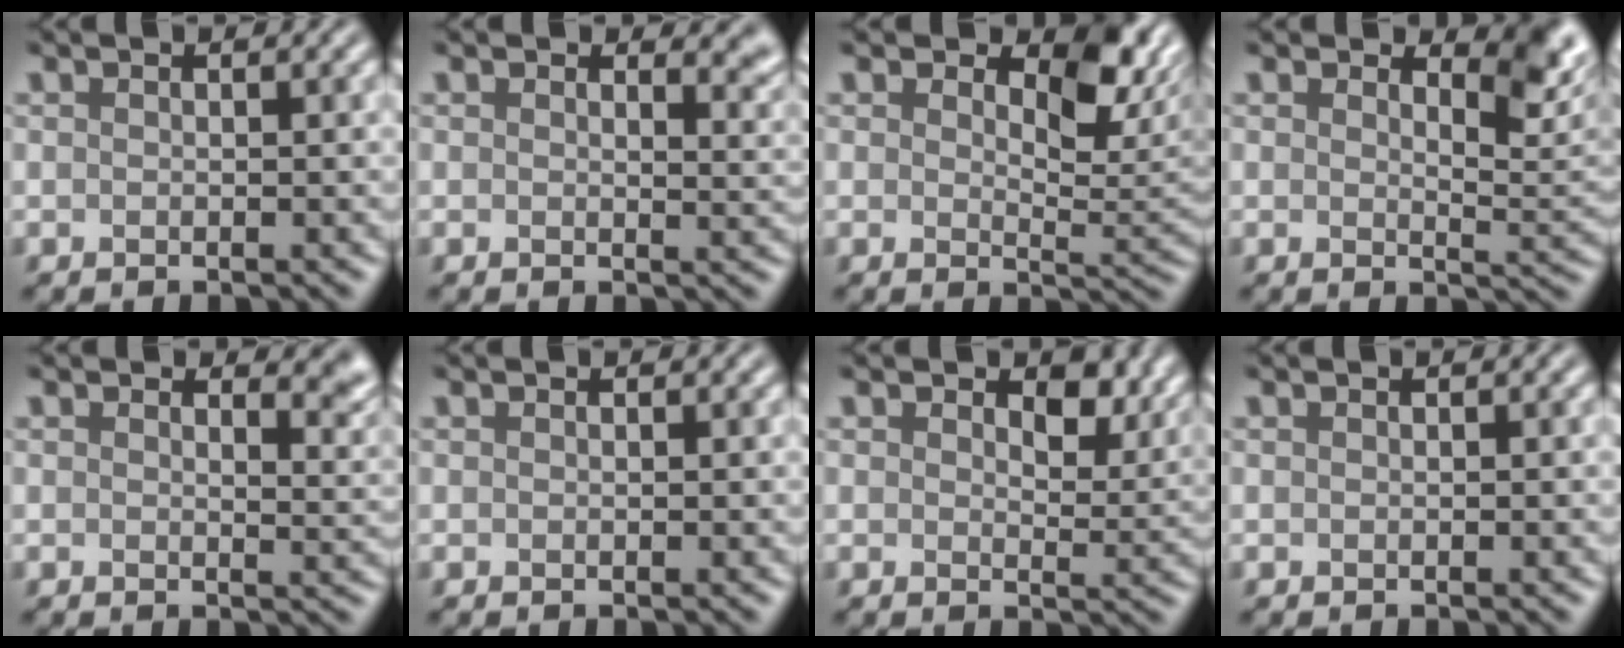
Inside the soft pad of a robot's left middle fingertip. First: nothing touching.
{"total": 2.3, "force": [1.7, 0.9, 1.2], "torque": [-0.015, -0.006, 0.022]}
{"total": 5.4, "force": [2.5, 2.7, 4.0], "torque": [-0.051, -0.004, 0.030]}
{"total": 3.9, "force": [2.5, 1.6, 2.5], "torque": [-0.034, -0.005, 0.028]}
{"total": 2.7, "force": [1.9, 1.1, 1.6], "torque": [-0.019, -0.006, 0.023]}
{"total": 0.0}
{"total": 4.3, "force": [2.2, 2.3, 2.9], "torque": [-0.047, -0.007, 0.030]}
{"total": 0.0}